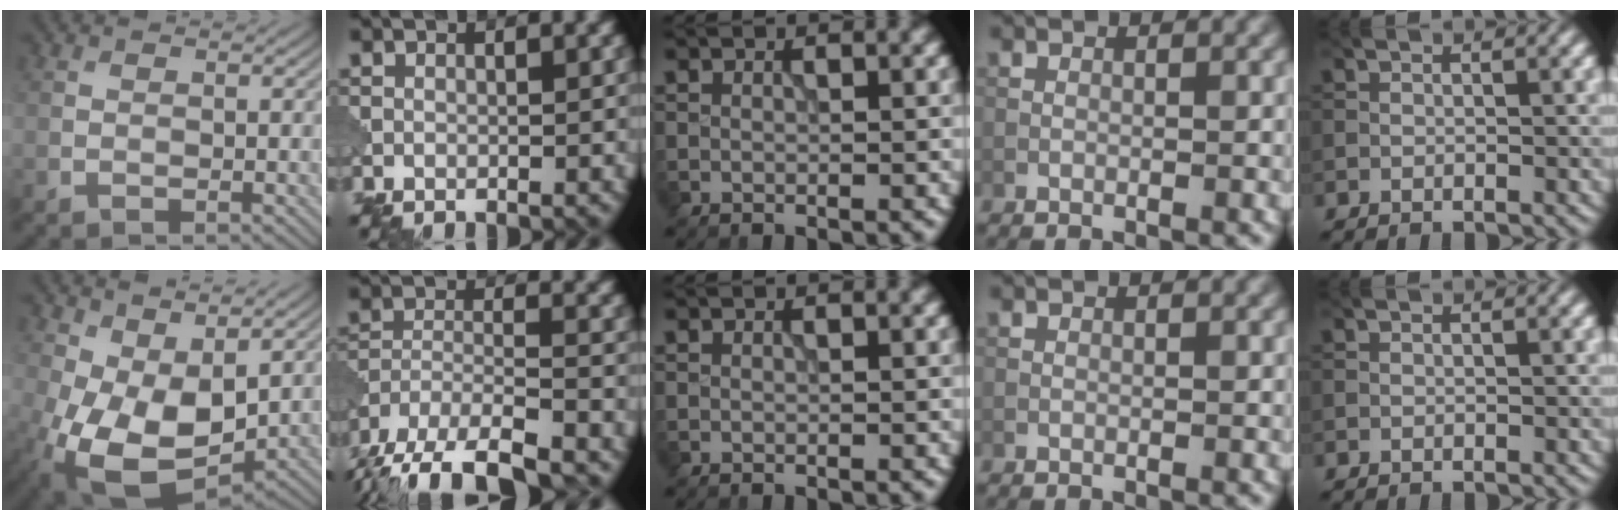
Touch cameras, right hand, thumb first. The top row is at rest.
{"thumb": {"total": 12.3, "force": [-1.1, 7.1, 9.9], "torque": [-0.222, -0.023, -0.011]}, "index": {"total": 11.7, "force": [-9.5, 4.3, 5.4], "torque": [-0.100, -0.018, -0.151]}}